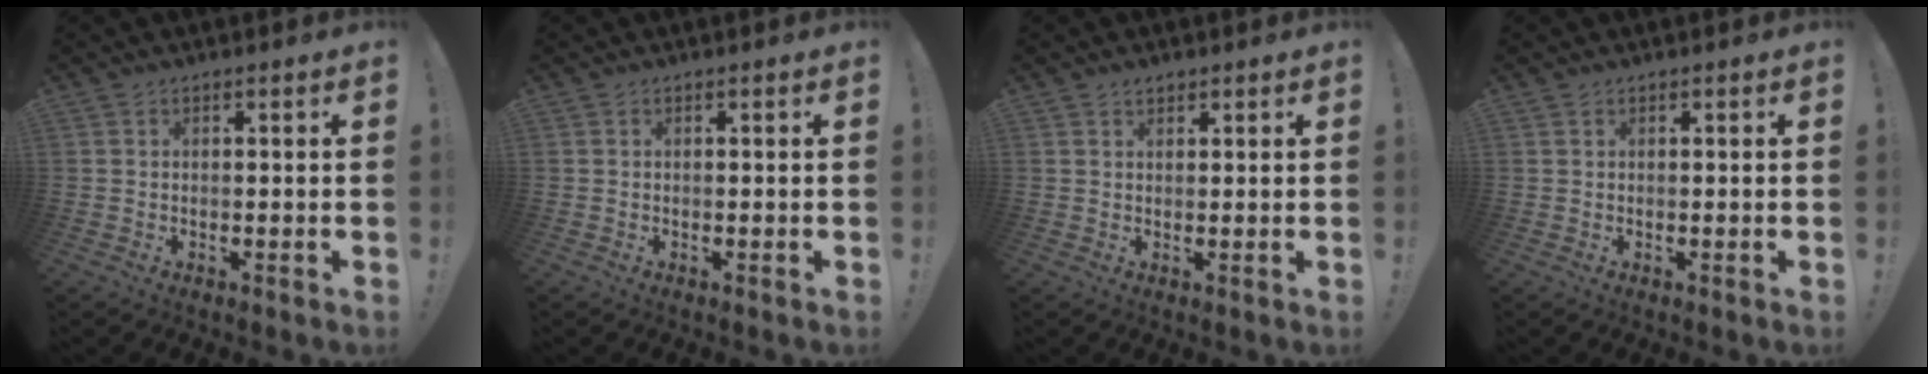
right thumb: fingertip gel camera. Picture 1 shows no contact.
{"total": 0.0}
{"total": 1.4, "force": [1.1, 0.7, 0.5], "torque": [-0.006, -0.004, 0.021]}
{"total": 0.0}